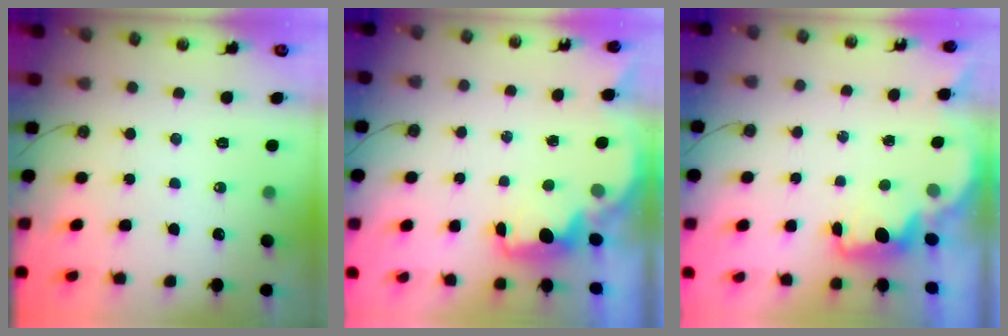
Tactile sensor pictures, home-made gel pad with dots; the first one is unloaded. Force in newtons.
{"total": 2.5, "press": 2.4, "slide": 0.8}
{"total": 1.8, "press": 1.7, "slide": 0.7}